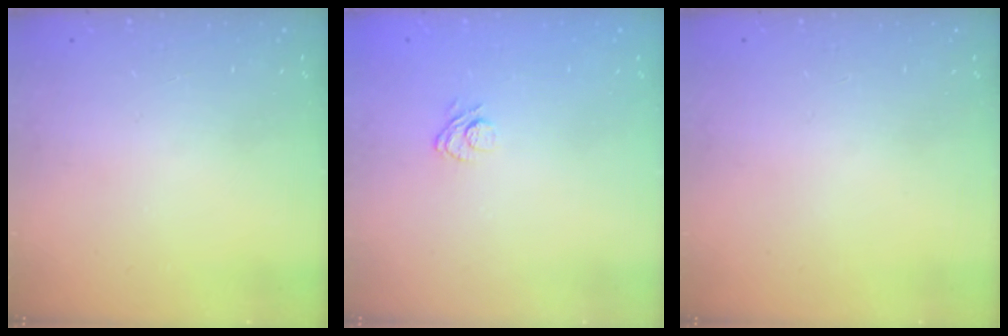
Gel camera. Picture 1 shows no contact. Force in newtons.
{"total": 6.1, "press": 5.9, "slide": 1.3}
{"total": 0.0}